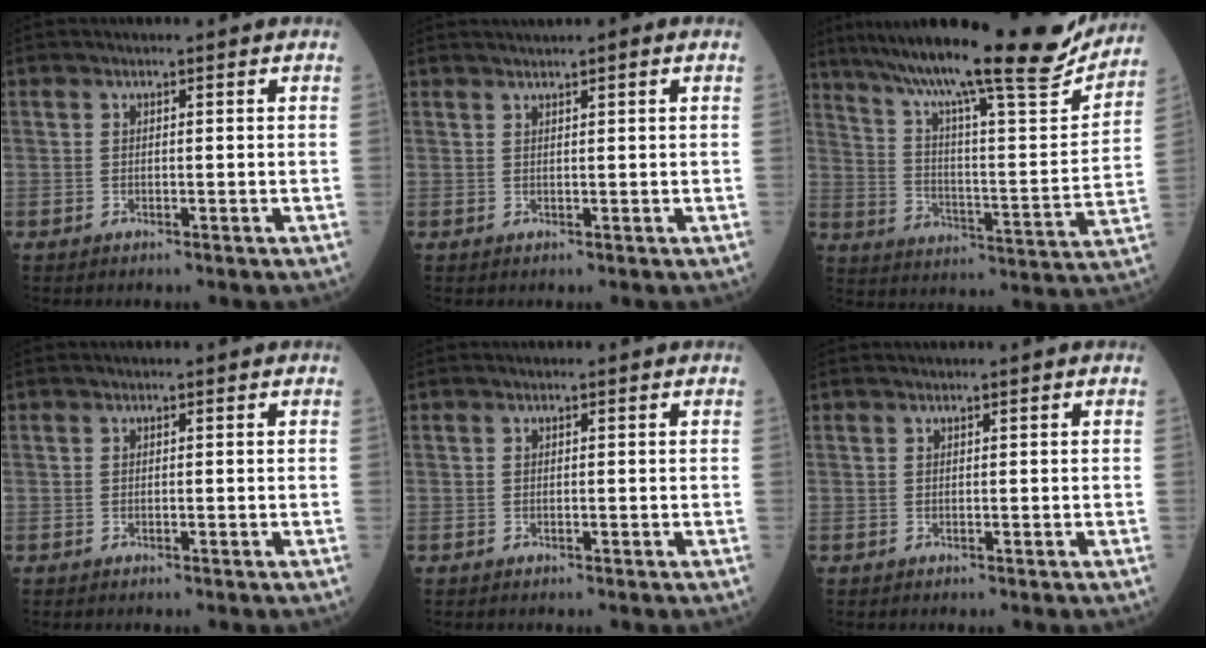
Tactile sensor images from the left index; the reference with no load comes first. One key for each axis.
{"total": 3.4, "fx": 2.6, "fy": 0.1, "fz": 2.1, "tx": -0.035, "ty": 0.026, "tz": 0.043}
{"total": 25.6, "fx": 21.6, "fy": 1.9, "fz": 13.5, "tx": -0.229, "ty": -0.031, "tz": 0.312}
{"total": 0.0}
{"total": 0.0}
{"total": 0.9, "fx": 0.8, "fy": 0.1, "fz": 0.4, "tx": -0.005, "ty": 0.011, "tz": 0.015}